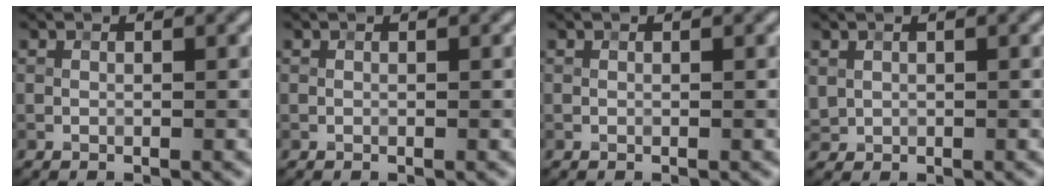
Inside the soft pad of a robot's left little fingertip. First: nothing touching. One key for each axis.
{"total": 0.0}
{"total": 0.0}
{"total": 0.9, "fx": 0.4, "fy": 0.8, "fz": 0.2, "tx": -0.003, "ty": -0.002, "tz": 0.010}